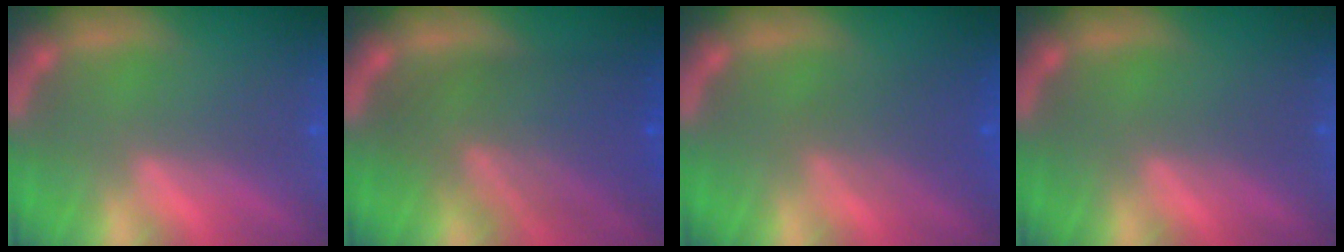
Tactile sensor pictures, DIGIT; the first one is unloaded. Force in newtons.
{"total": 9.1}
{"total": 3.6}
{"total": 0.0}